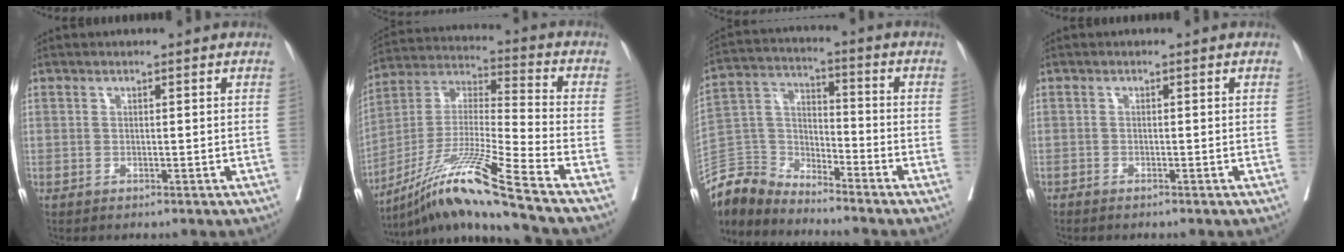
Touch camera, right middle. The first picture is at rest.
{"total": 17.1, "force": [-12.4, -2.4, 11.5], "torque": [-0.236, -0.016, -0.226]}
{"total": 8.3, "force": [-8.2, 1.1, -0.4], "torque": [0.006, 0.023, -0.170]}
{"total": 0.5, "force": [-0.5, 0.0, 0.1], "torque": [-0.004, 0.000, -0.011]}